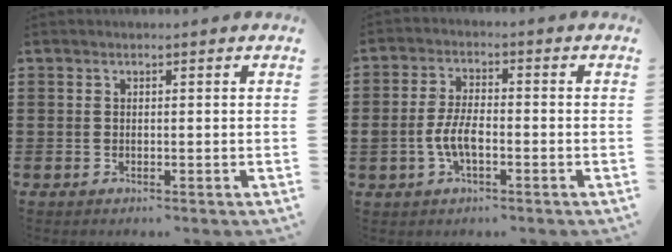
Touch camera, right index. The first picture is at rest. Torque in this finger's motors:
{"motor_torque": [0.25, 0.24, 0.21, 0.12]}